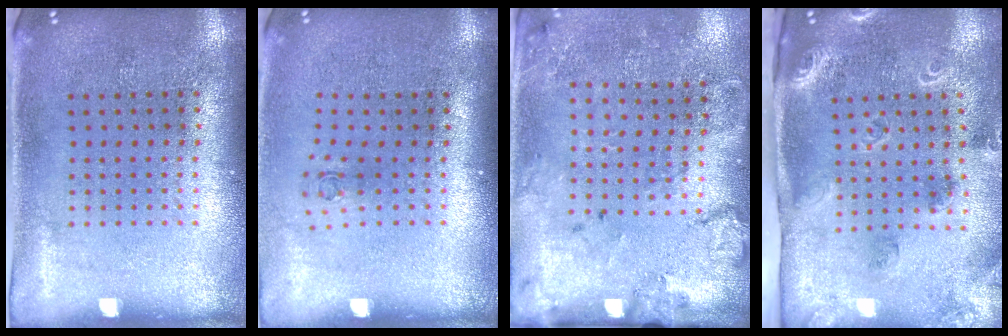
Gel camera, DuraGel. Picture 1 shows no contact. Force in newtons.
{"total": 0.7, "press": 0.3, "slide": 0.6}
{"total": 2.0, "press": 1.5, "slide": 1.2}
{"total": 1.8, "press": 1.7, "slide": 0.5}